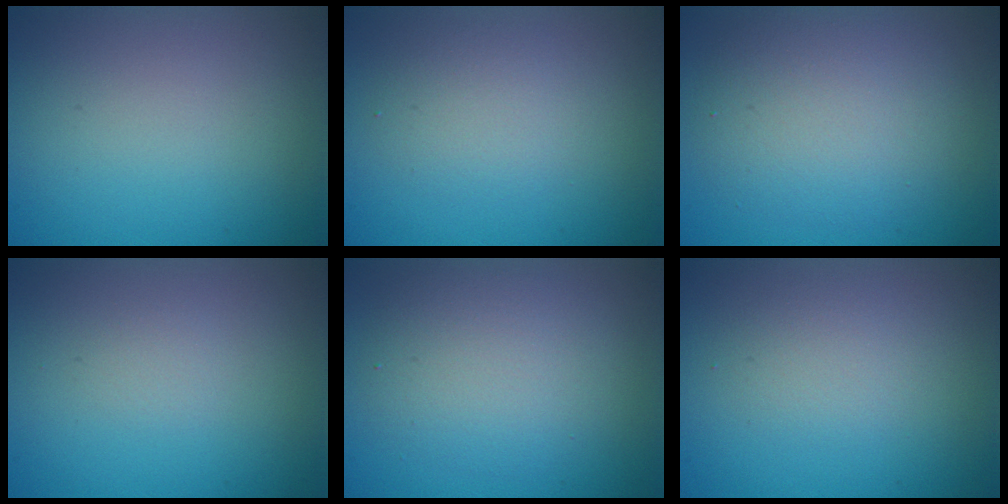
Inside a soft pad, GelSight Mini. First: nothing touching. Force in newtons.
{"total": 2.1, "press": 2.1, "slide": 0.1}
{"total": 4.8, "press": 4.8, "slide": 0.1}
{"total": 0.6, "press": 0.6, "slide": 0.1}
{"total": 4.1, "press": 4.1, "slide": 0.3}
{"total": 1.6, "press": 1.6, "slide": 0.1}